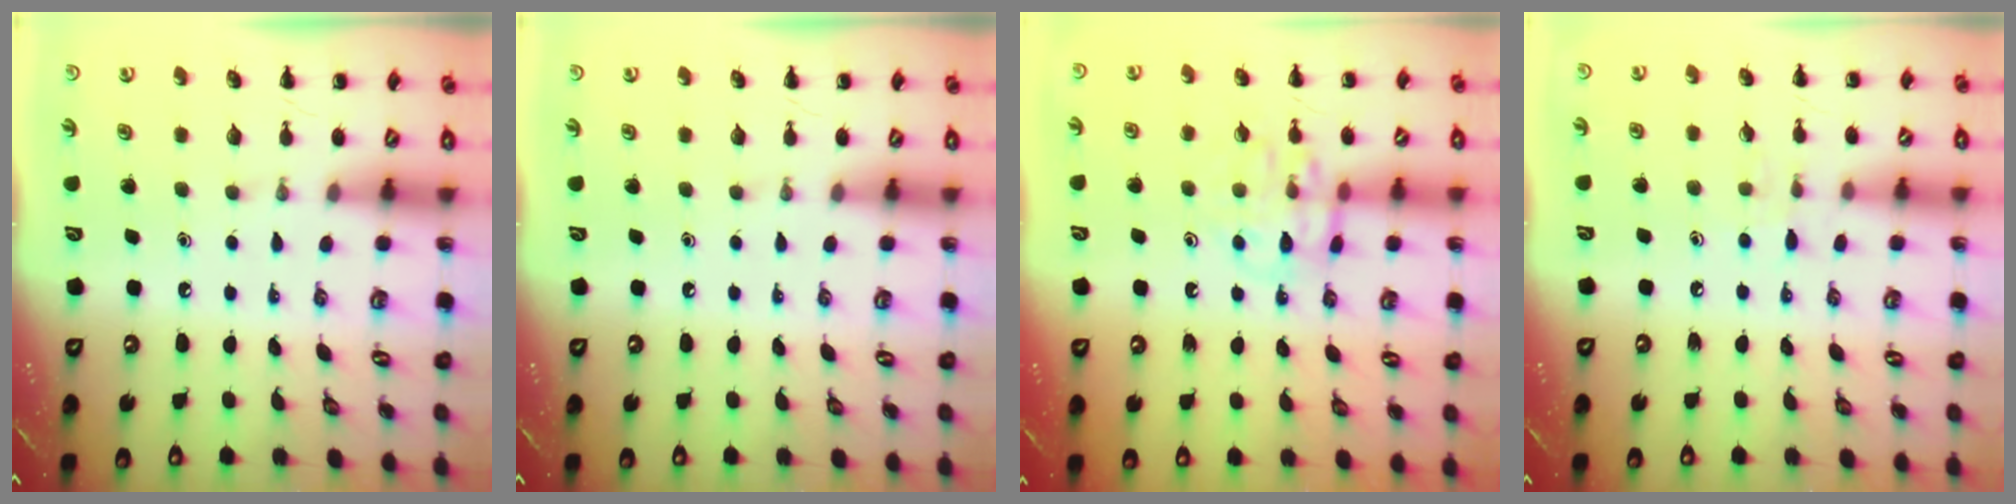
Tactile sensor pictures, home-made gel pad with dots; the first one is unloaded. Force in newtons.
{"total": 0.0}
{"total": 11.2, "press": 11.2, "slide": 1.2}
{"total": 5.5, "press": 5.2, "slide": 1.9}